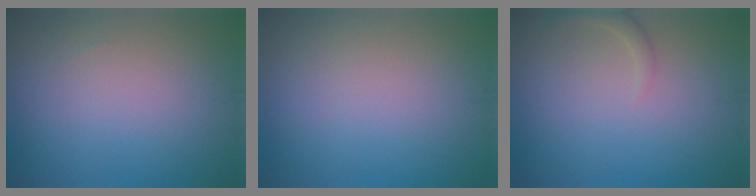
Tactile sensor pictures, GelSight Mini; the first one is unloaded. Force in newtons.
{"total": 0.0}
{"total": 1.2, "press": 1.2, "slide": 0.1}